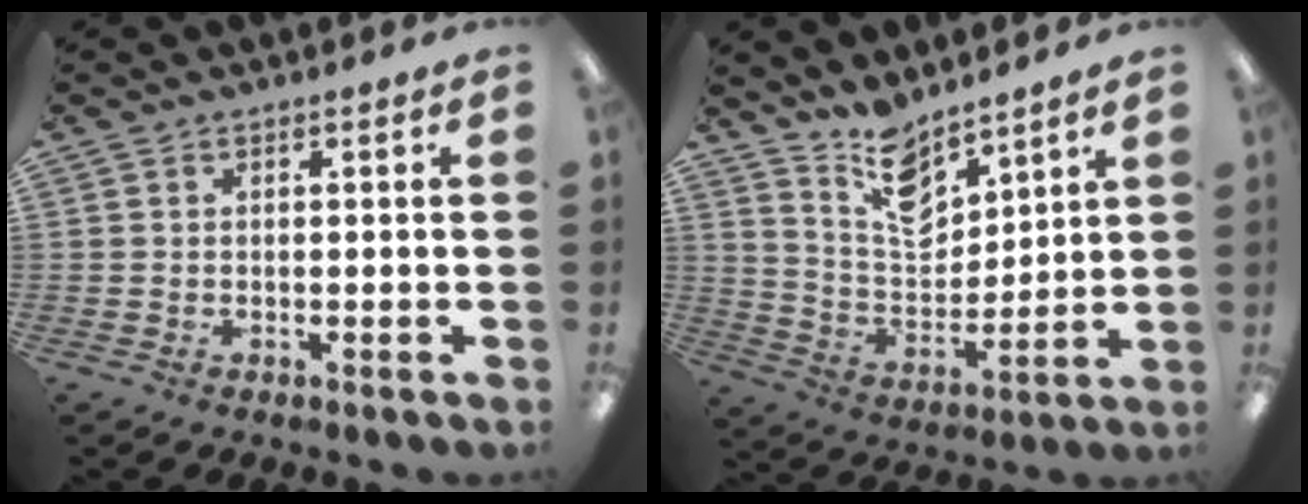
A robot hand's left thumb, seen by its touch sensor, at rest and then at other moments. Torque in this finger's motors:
{"motor_torque": [0.06, 0.01, 0.01, -0.23, 0.04]}